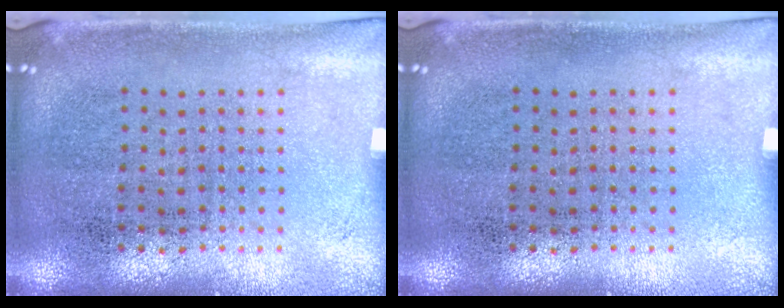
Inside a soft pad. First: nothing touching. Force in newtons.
{"total": 0.0}